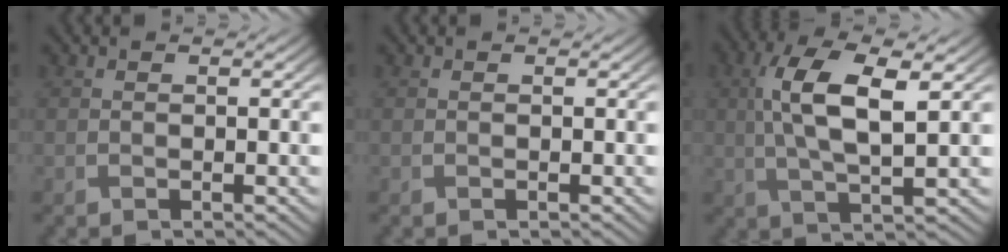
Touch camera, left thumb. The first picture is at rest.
{"total": 0.0}
{"total": 9.2, "force": [1.7, 3.4, 8.4], "torque": [-0.174, 0.008, 0.027]}